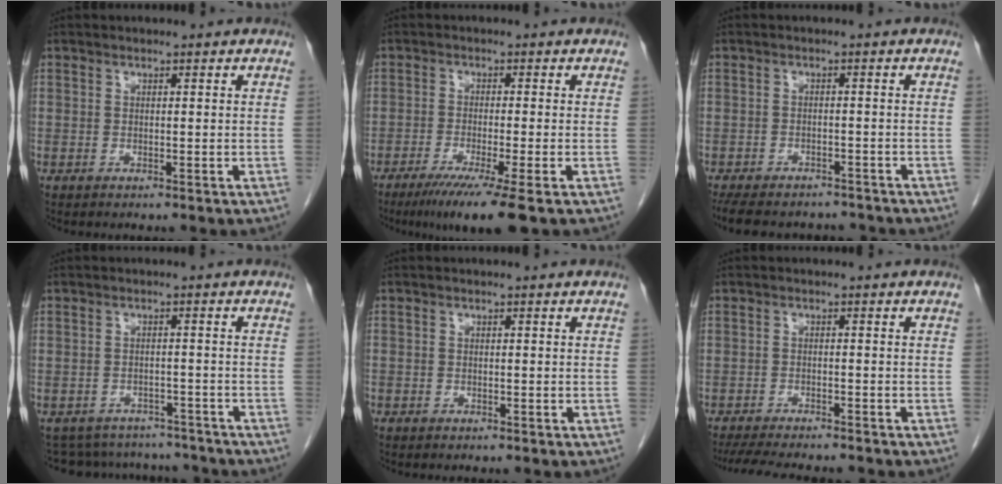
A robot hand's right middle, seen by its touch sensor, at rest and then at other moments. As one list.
[{"total": 8.3, "force": [-5.4, -0.8, 6.2], "torque": [-0.095, -0.023, -0.089]}, {"total": 13.3, "force": [-11.4, 5.1, 4.6], "torque": [-0.107, -0.001, -0.146]}, {"total": 11.4, "force": [-10.6, 3.9, 1.4], "torque": [-0.024, 0.019, -0.129]}, {"total": 0.8, "force": [-0.6, 0.5, 0.1], "torque": [-0.005, 0.003, -0.011]}, {"total": 12.0, "force": [-10.7, 2.0, 5.1], "torque": [-0.081, -0.013, -0.149]}]